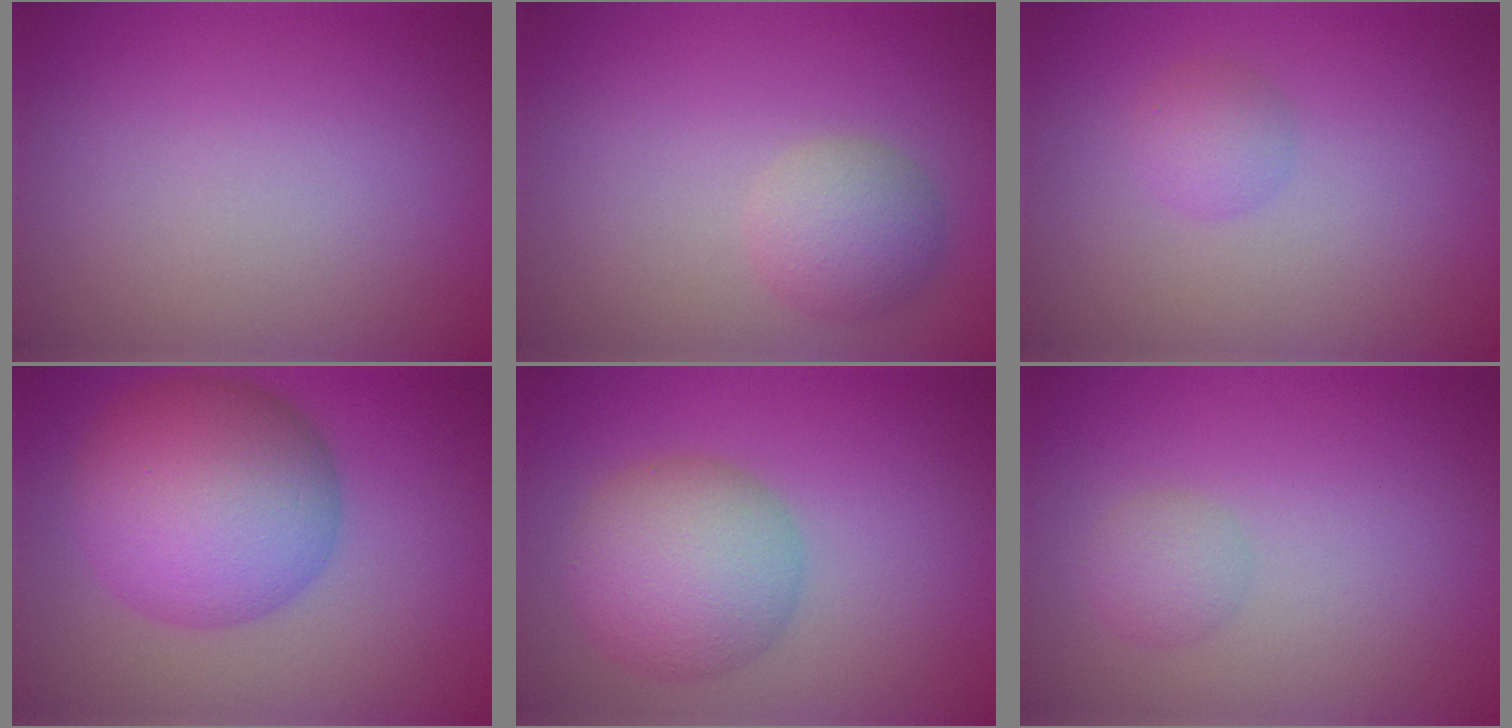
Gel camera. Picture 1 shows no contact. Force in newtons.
{"total": 2.7, "press": 2.7, "slide": 0.2}
{"total": 1.7, "press": 1.7, "slide": 0.1}
{"total": 10.5, "press": 10.5, "slide": 0.2}
{"total": 6.3, "press": 6.3, "slide": 0.1}
{"total": 1.6, "press": 1.6, "slide": 0.1}